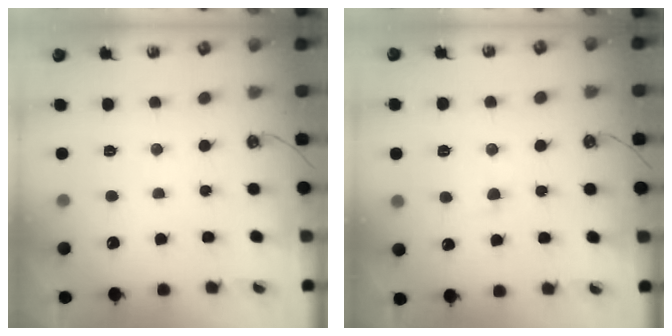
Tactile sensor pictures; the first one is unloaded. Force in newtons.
{"total": 2.2, "press": 2.1, "slide": 0.6}